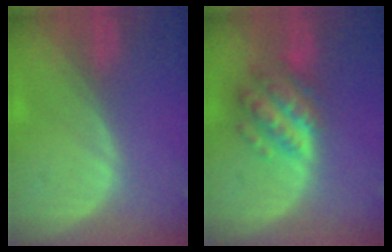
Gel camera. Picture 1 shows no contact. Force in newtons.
{"total": 7.5, "press": 7.5, "slide": 0.4}